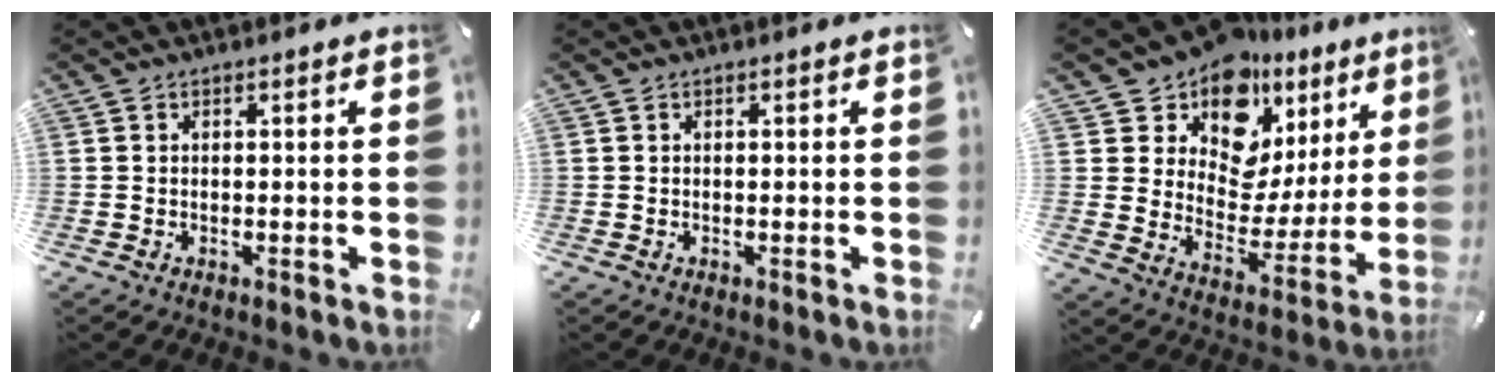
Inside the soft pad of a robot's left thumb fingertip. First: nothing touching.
{"total": 0.0}
{"total": 14.2, "force": [10.7, 8.1, 4.5], "torque": [-0.074, -0.107, 0.188]}